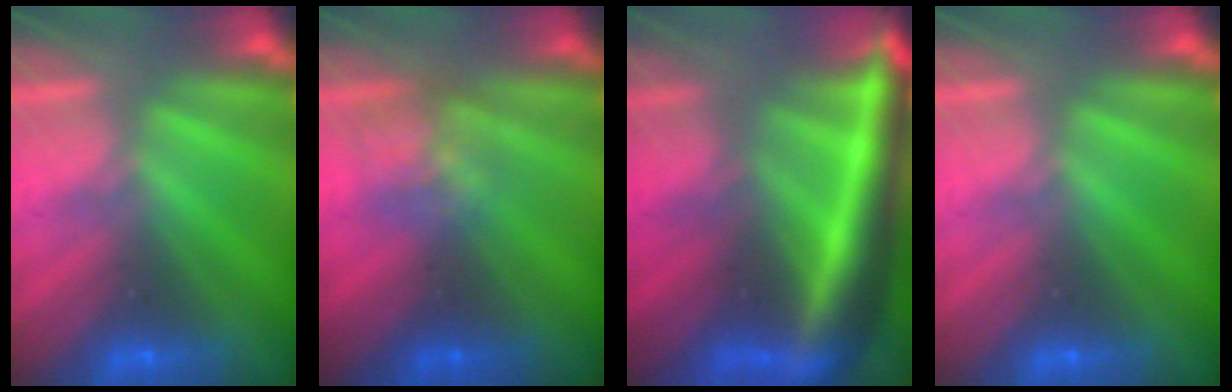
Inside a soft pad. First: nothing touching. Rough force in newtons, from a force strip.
{"total": 2.8}
{"total": 7.7}
{"total": 0.0}